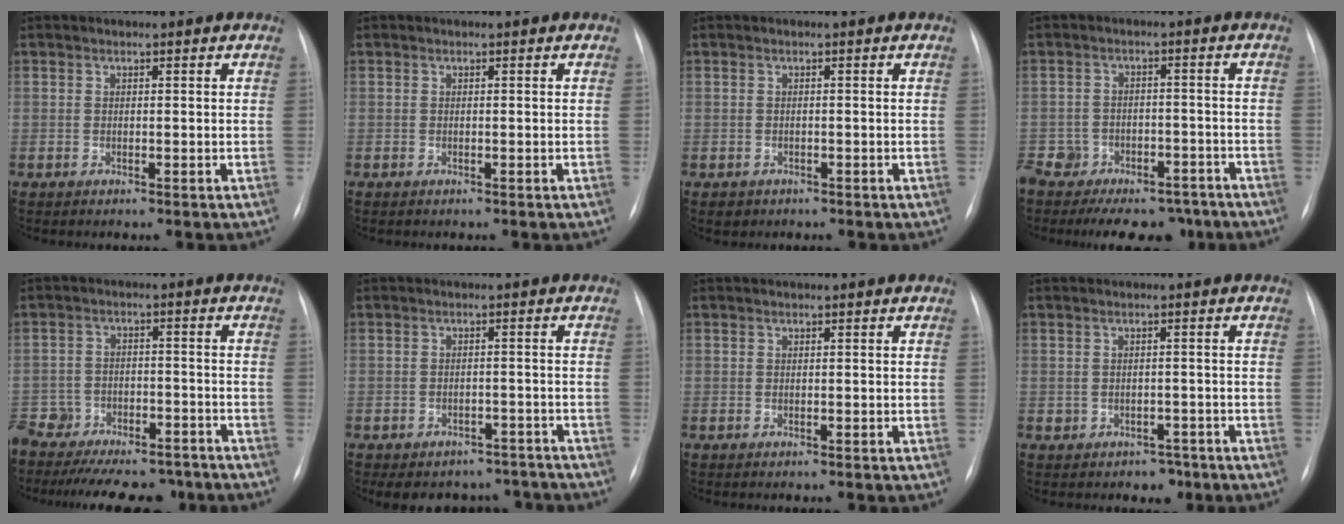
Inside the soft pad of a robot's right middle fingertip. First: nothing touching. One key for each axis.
{"total": 0.0}
{"total": 1.3, "fx": -0.8, "fy": 1.0, "fz": 0.1, "tx": -0.005, "ty": 0.002, "tz": -0.006}
{"total": 15.6, "fx": -12.2, "fy": 8.1, "fz": 5.6, "tx": -0.112, "ty": 0.007, "tz": -0.158}
{"total": 19.1, "fx": -16.5, "fy": 6.7, "fz": 7.0, "tx": -0.161, "ty": -0.009, "tz": -0.231}
{"total": 11.2, "fx": -9.7, "fy": 5.1, "fz": 1.9, "tx": -0.025, "ty": 0.014, "tz": -0.105}
{"total": 0.0}
{"total": 2.8, "fx": -1.5, "fy": 2.2, "fz": 0.5, "tx": -0.004, "ty": 0.018, "tz": -0.013}